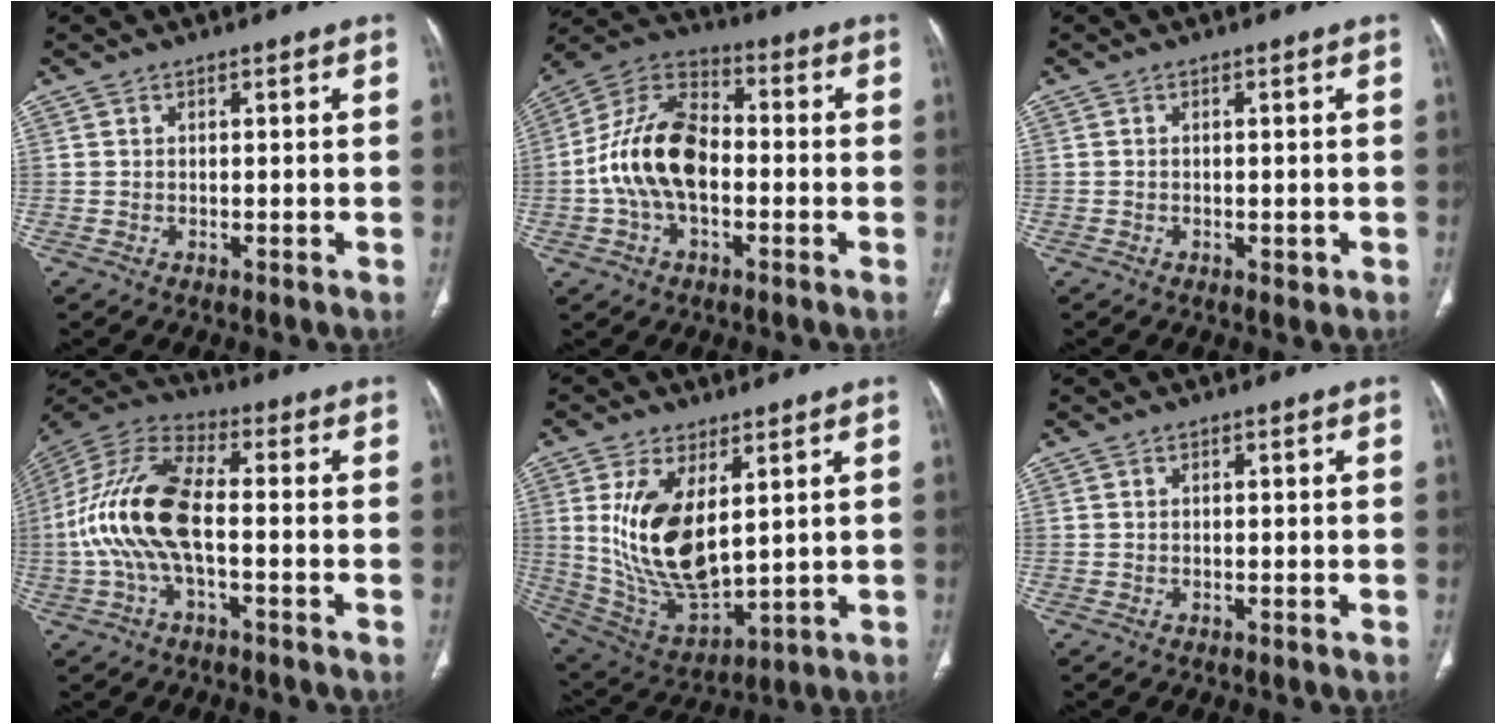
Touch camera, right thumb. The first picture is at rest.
{"total": 15.5, "force": [-1.9, 9.4, 12.2], "torque": [-0.228, 0.039, -0.041]}
{"total": 1.3, "force": [-0.5, 0.7, 0.9], "torque": [-0.010, -0.001, -0.004]}
{"total": 16.2, "force": [-1.9, 7.0, 14.5], "torque": [-0.313, 0.036, -0.041]}
{"total": 16.4, "force": [4.1, 8.1, 13.6], "torque": [-0.252, -0.023, 0.104]}
{"total": 0.0}